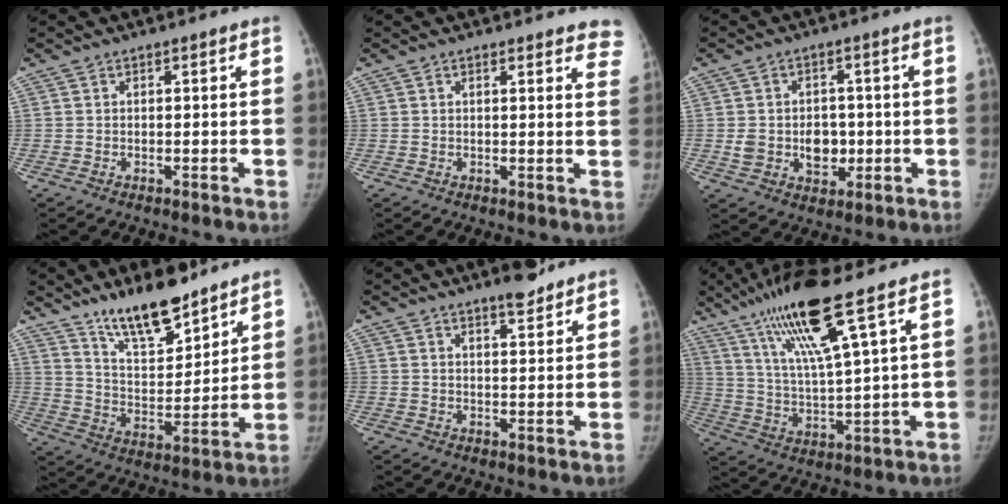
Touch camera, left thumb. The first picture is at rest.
{"total": 7.5, "force": [6.4, 2.0, 3.3], "torque": [-0.003, -0.021, 0.047]}
{"total": 7.7, "force": [-0.8, 6.0, 4.7], "torque": [-0.045, 0.006, -0.001]}
{"total": 14.2, "force": [11.3, 4.3, 7.6], "torque": [-0.097, -0.080, 0.201]}
{"total": 5.1, "force": [4.1, 1.1, 2.9], "torque": [-0.031, -0.029, 0.059]}
{"total": 15.9, "force": [9.4, 1.0, 12.8], "torque": [-0.245, -0.038, 0.179]}